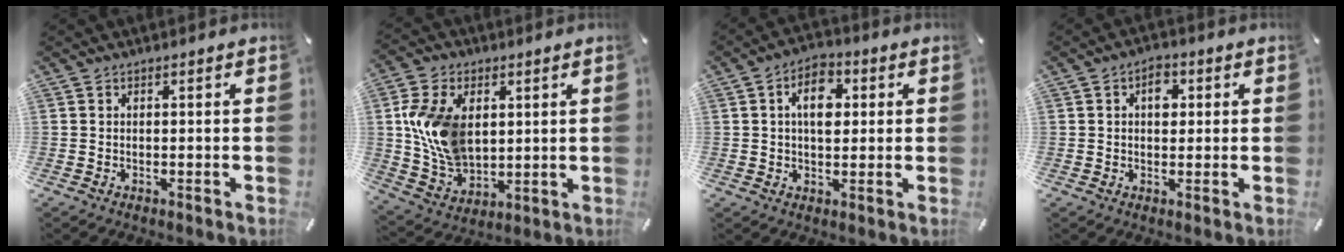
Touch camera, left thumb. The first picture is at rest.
{"total": 13.8, "force": [2.9, 10.1, 9.0], "torque": [-0.213, 0.004, 0.053]}
{"total": 8.4, "force": [1.6, 5.5, 6.2], "torque": [-0.085, 0.000, 0.023]}
{"total": 4.6, "force": [1.2, 3.0, 3.2], "torque": [-0.028, -0.006, 0.011]}